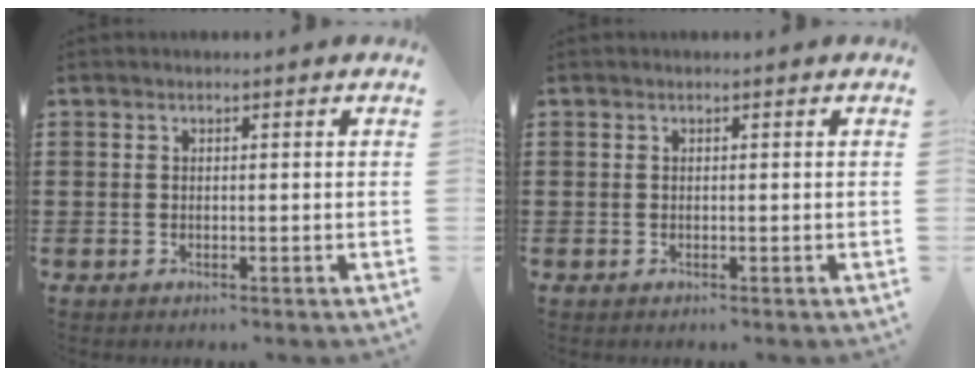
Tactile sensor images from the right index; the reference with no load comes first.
{"total": 0.0}